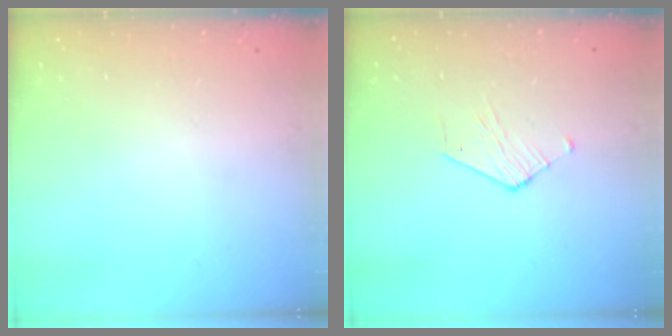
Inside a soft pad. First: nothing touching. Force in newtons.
{"total": 3.2, "press": 3.2, "slide": 0.3}